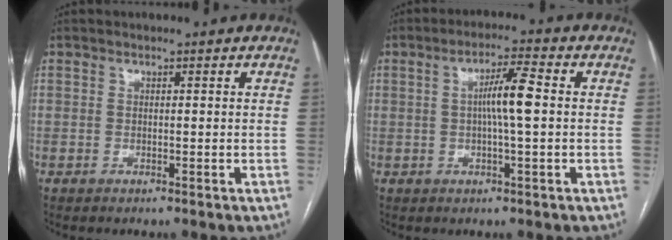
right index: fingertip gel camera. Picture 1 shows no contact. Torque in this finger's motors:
{"motor_torque": [0.36, 0.12, 0.17, 0.07]}